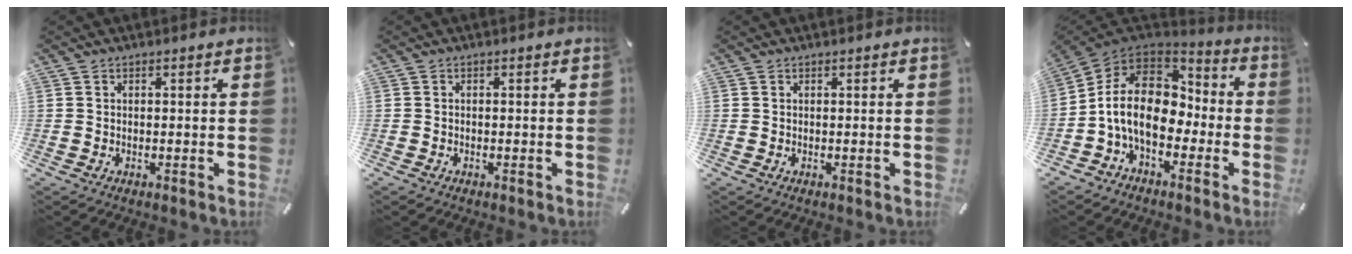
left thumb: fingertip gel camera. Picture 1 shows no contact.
{"total": 0.5, "force": [-0.4, 0.3, 0.1], "torque": [-0.002, 0.002, -0.010]}
{"total": 0.0}
{"total": 14.9, "force": [-2.8, 10.5, 10.2], "torque": [-0.209, 0.018, -0.051]}